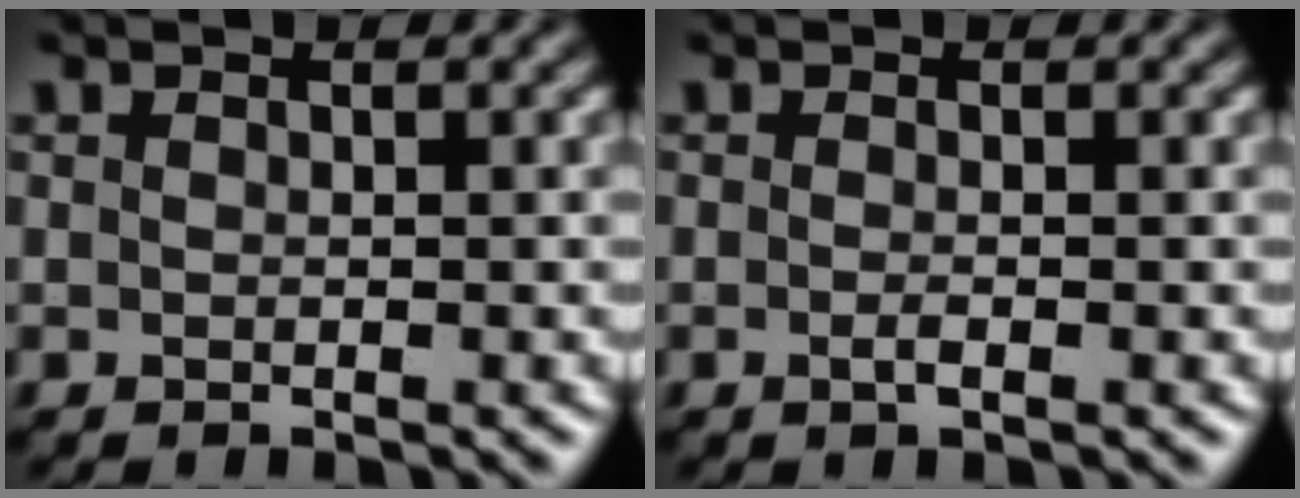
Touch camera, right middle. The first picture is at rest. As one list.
[{"total": 0.9, "force": [-0.3, 0.2, 0.8], "torque": [-0.016, -0.003, -0.007]}]